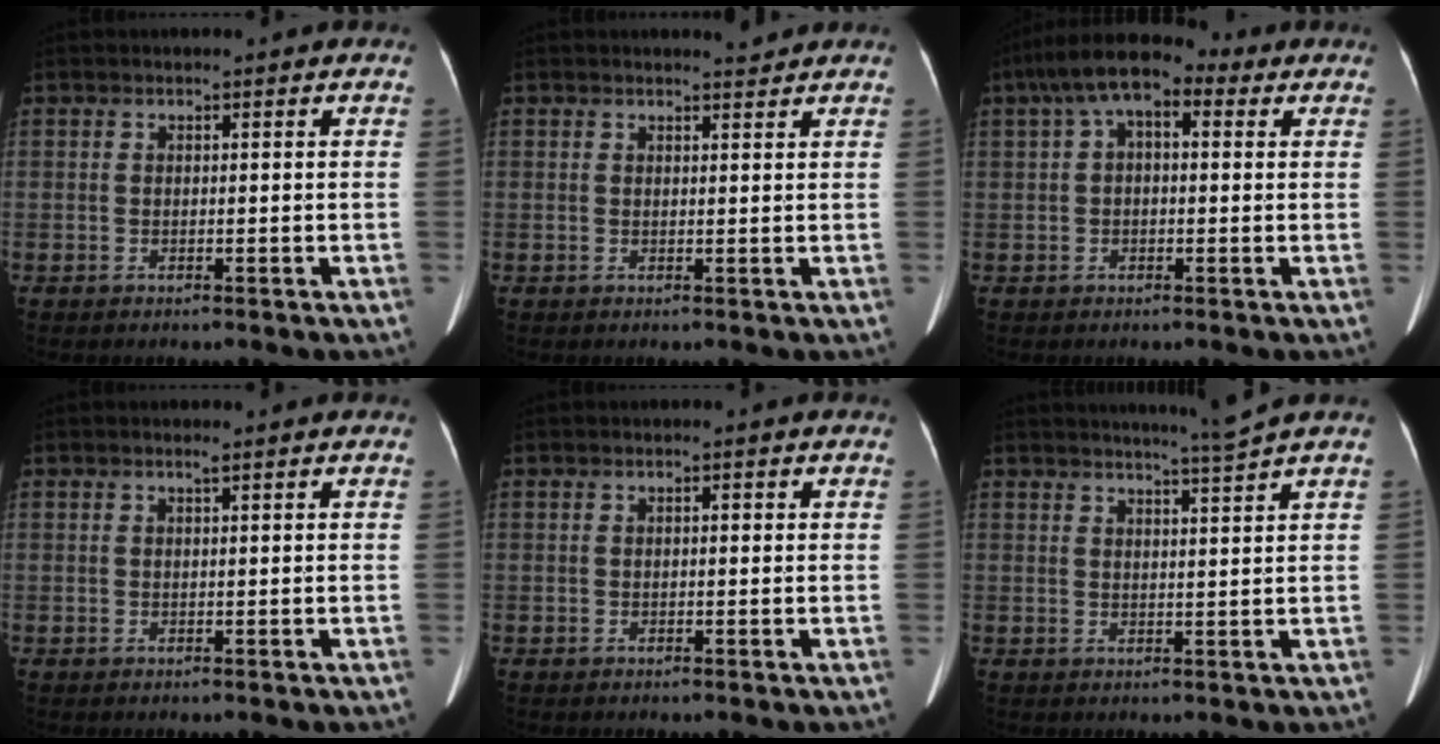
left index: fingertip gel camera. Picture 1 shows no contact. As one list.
[{"total": 1.4, "force": [1.4, -0.1, 0.1], "torque": [-0.006, -0.008, 0.022]}, {"total": 9.6, "force": [4.2, 4.5, 7.4], "torque": [-0.133, 0.056, 0.067]}, {"total": 0.7, "force": [0.4, 0.0, 0.6], "torque": [-0.011, 0.002, 0.009]}, {"total": 0.7, "force": [0.2, 0.3, 0.6], "torque": [-0.009, 0.004, 0.002]}, {"total": 4.1, "force": [3.4, -1.9, 1.2], "torque": [-0.021, -0.016, 0.056]}]